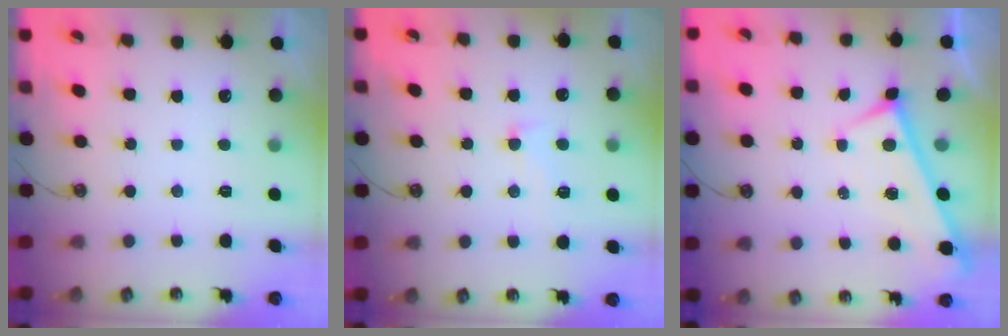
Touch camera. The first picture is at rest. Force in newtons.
{"total": 1.8, "press": 1.4, "slide": 1.1}
{"total": 0.0}